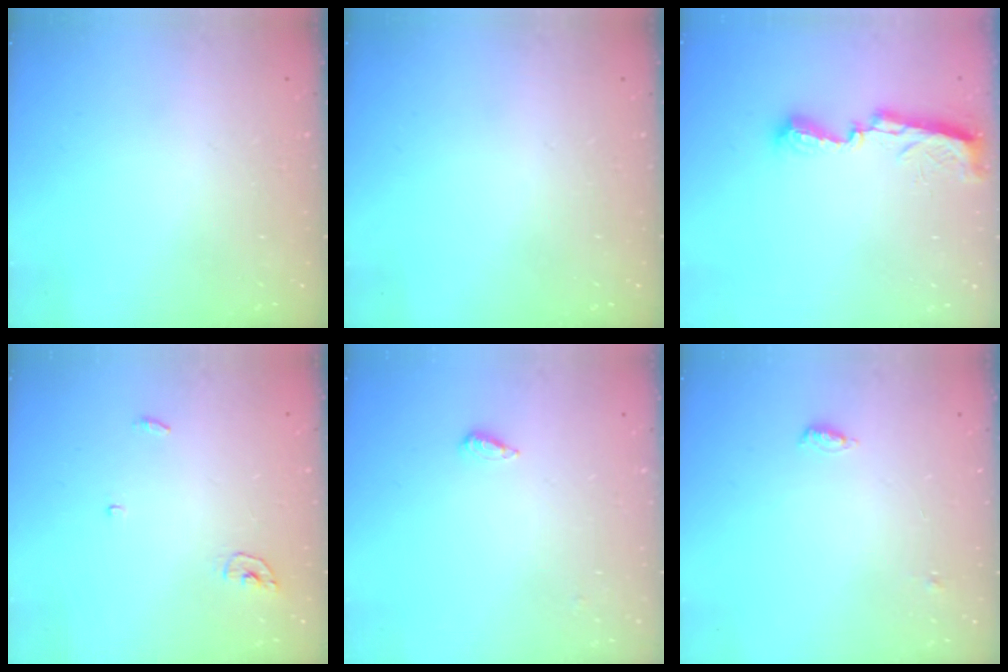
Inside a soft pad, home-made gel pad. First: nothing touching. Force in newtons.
{"total": 0.0}
{"total": 7.9, "press": 7.8, "slide": 0.4}
{"total": 3.7, "press": 3.6, "slide": 0.3}
{"total": 2.2, "press": 2.2, "slide": 0.5}
{"total": 4.5, "press": 4.3, "slide": 1.2}